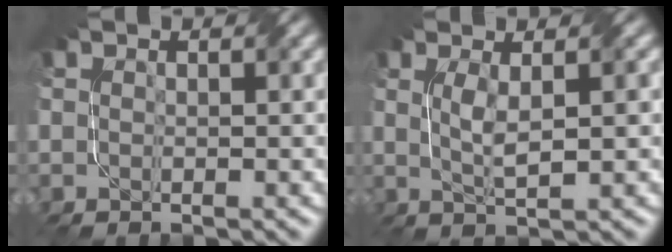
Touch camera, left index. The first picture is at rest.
{"total": 2.6, "force": [0.6, 0.5, 2.5], "torque": [-0.051, -0.003, 0.014]}